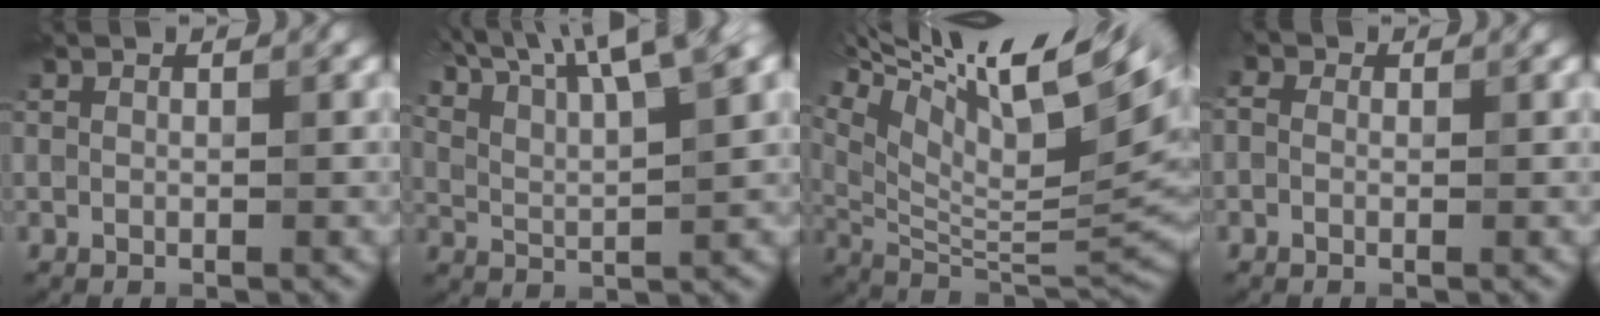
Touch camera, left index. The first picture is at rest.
{"total": 13.8, "force": [9.5, 4.3, 9.0], "torque": [-0.140, 0.048, 0.118]}
{"total": 16.1, "force": [8.6, 5.0, 12.7], "torque": [-0.226, 0.031, 0.154]}
{"total": 2.1, "force": [0.5, 1.7, 1.2], "torque": [-0.016, 0.003, -0.014]}